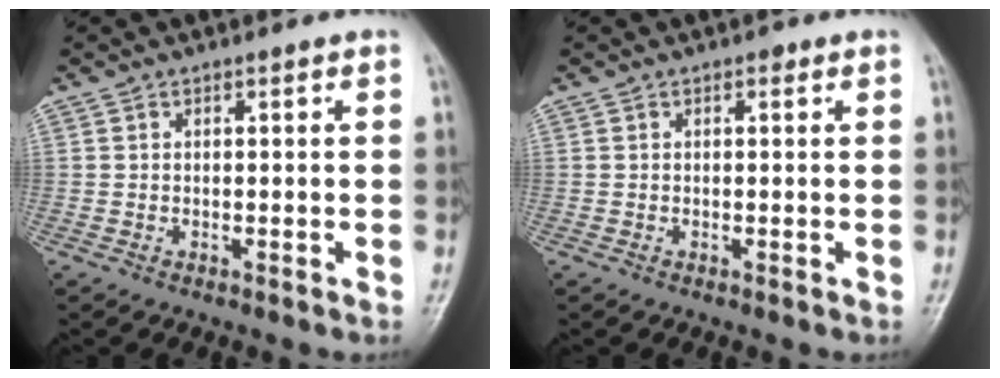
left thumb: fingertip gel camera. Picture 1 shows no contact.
{"total": 0.7, "force": [0.3, 0.4, 0.4], "torque": [0.000, 0.001, 0.000]}